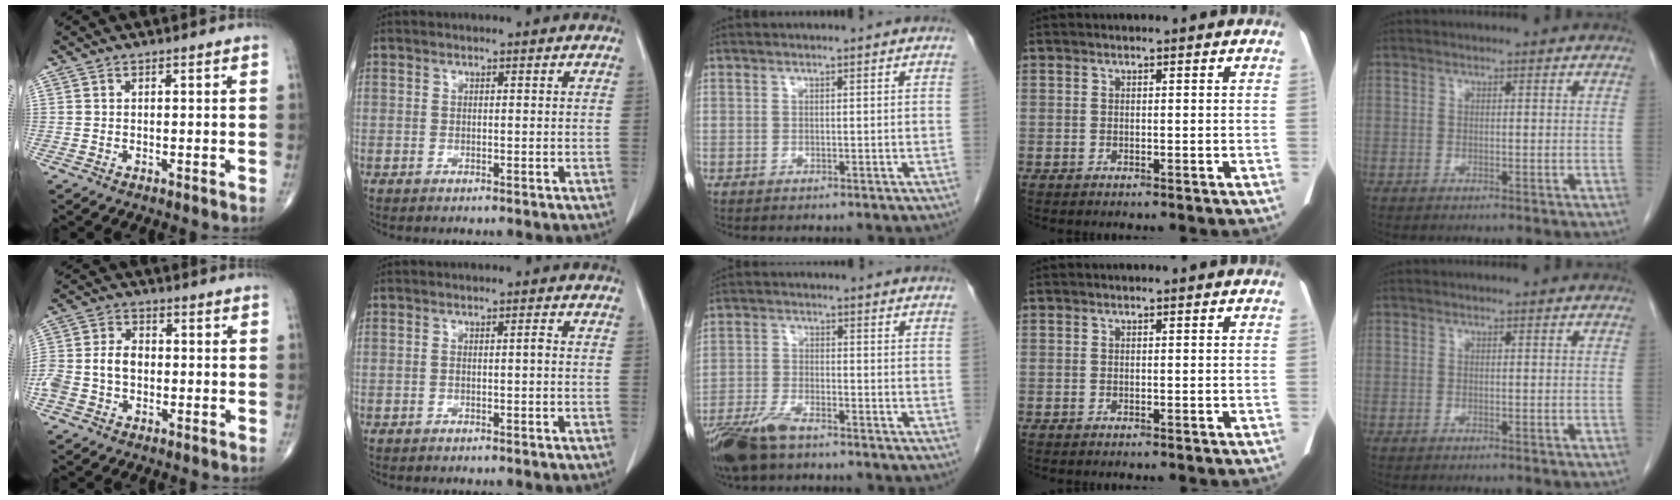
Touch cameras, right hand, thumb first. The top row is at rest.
{"thumb": {"total": 8.5, "force": [-1.2, 6.0, 5.9], "torque": [-0.122, 0.027, -0.026]}, "index": {"total": 0.9, "force": [-0.2, 0.1, 0.9], "torque": [-0.015, 0.002, -0.003]}, "middle": {"total": 8.1, "force": [-6.4, 2.0, 4.6], "torque": [-0.096, -0.019, -0.121]}}